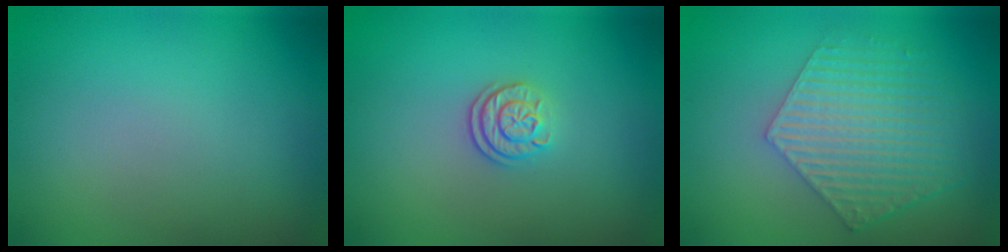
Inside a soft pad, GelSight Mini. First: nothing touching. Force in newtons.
{"total": 2.3, "press": 1.7, "slide": 1.5}
{"total": 5.6, "press": 4.1, "slide": 3.9}